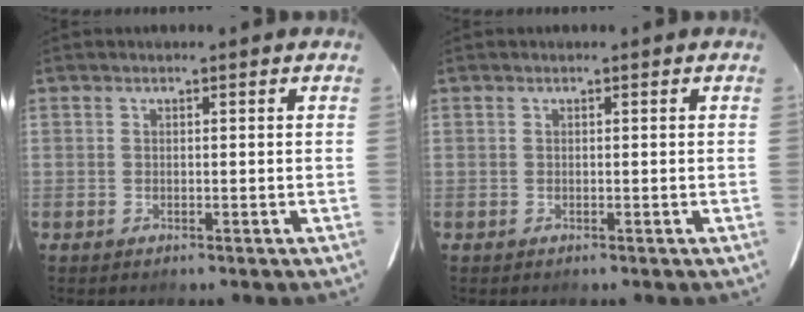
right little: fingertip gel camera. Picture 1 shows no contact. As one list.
[{"total": 0.0}]